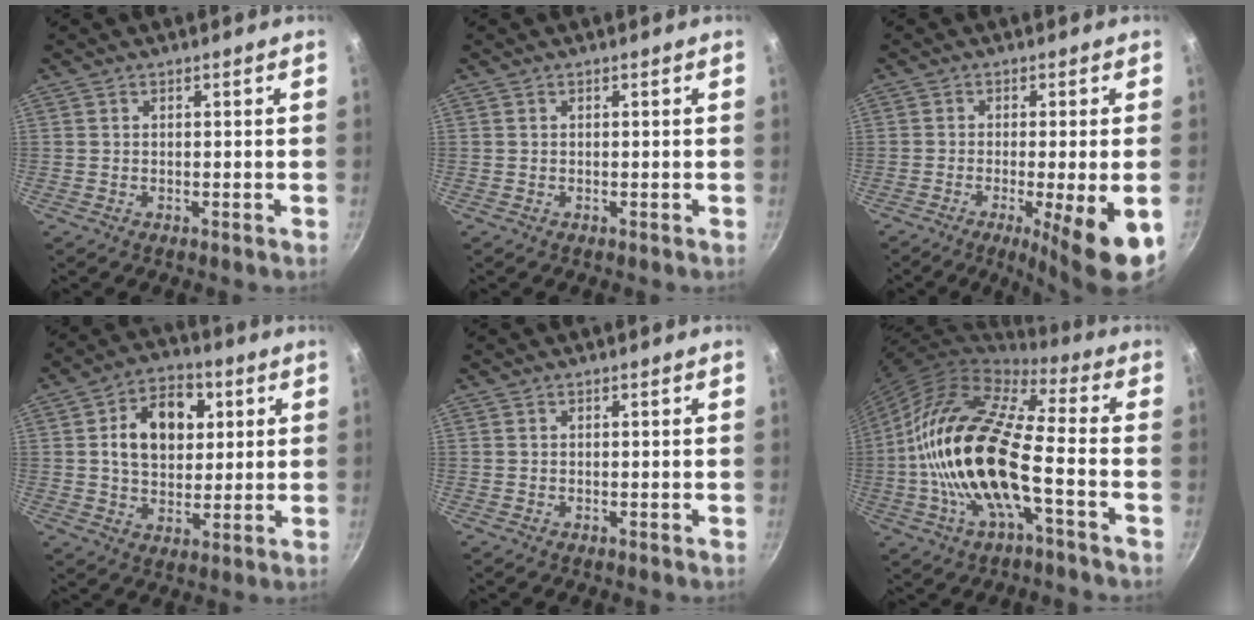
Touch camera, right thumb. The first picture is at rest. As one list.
[{"total": 0.0}, {"total": 11.1, "force": [-4.0, 1.3, 10.3], "torque": [-0.150, -0.003, -0.055]}, {"total": 13.4, "force": [3.1, 9.4, 9.0], "torque": [-0.105, 0.003, 0.043]}, {"total": 0.0}, {"total": 21.0, "force": [-3.8, 7.8, 19.1], "torque": [-0.361, 0.030, -0.085]}]